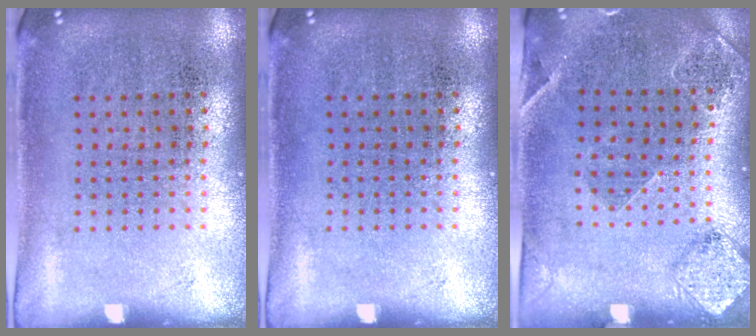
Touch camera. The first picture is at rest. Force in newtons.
{"total": 0.0}
{"total": 1.5, "press": 1.5, "slide": 0.4}